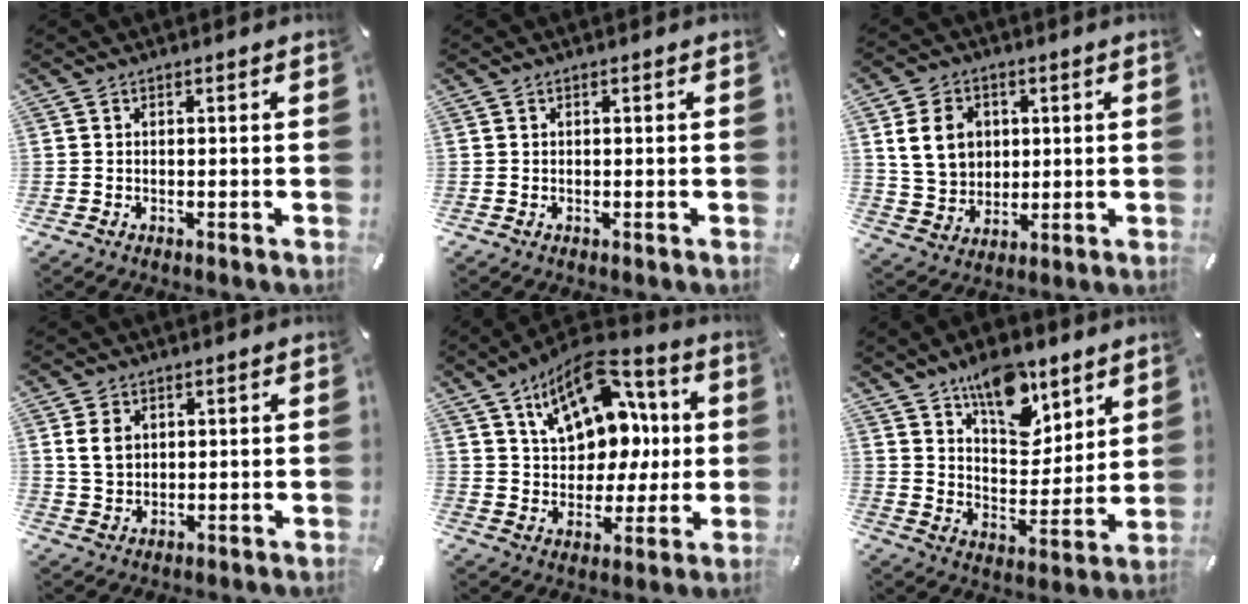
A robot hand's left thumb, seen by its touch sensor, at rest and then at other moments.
{"total": 0.0}
{"total": 10.7, "force": [2.4, 9.2, 4.8], "torque": [-0.096, 0.005, 0.047]}
{"total": 5.1, "force": [1.5, 4.2, 2.5], "torque": [-0.055, 0.001, 0.025]}
{"total": 16.8, "force": [7.8, 11.5, 9.4], "torque": [-0.148, -0.042, 0.143]}
{"total": 15.5, "force": [10.8, 8.1, 7.6], "torque": [-0.102, -0.071, 0.191]}